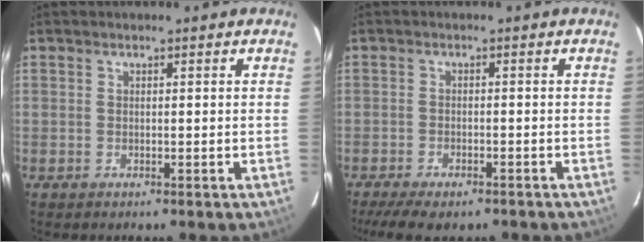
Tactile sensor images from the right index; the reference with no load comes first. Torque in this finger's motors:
{"motor_torque": [0.64, -1.28, 0.19, 0.09]}